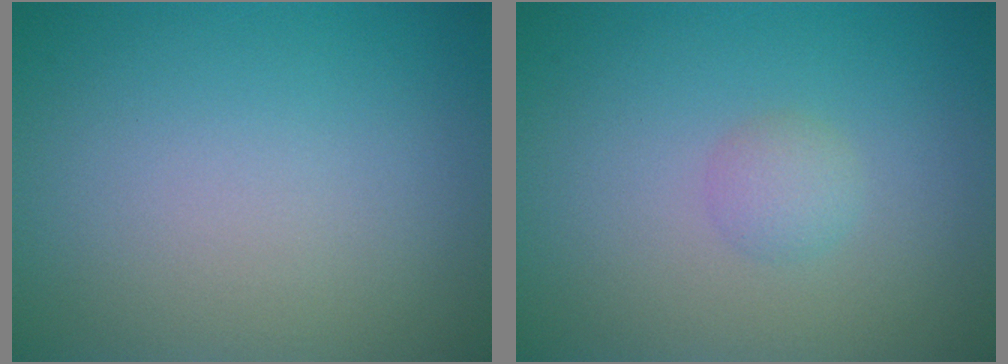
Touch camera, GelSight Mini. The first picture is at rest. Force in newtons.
{"total": 1.3, "press": 1.3, "slide": 0.1}